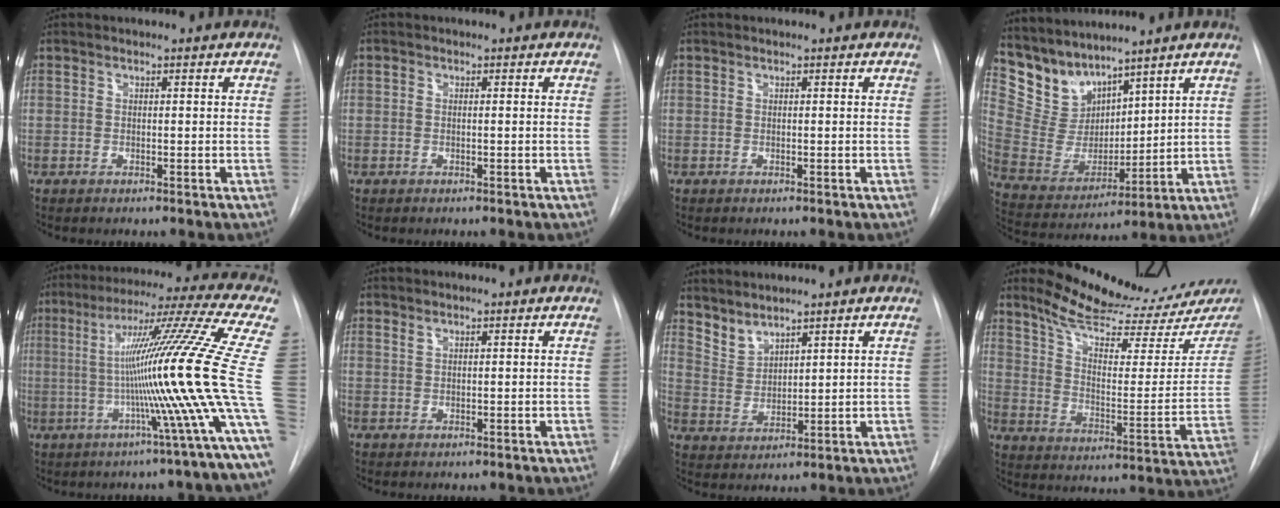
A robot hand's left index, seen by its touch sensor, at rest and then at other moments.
{"total": 0.0}
{"total": 0.0}
{"total": 9.7, "force": [8.9, 3.7, 1.3], "torque": [-0.052, 0.017, 0.197]}
{"total": 23.5, "force": [-1.3, -3.9, 23.1], "torque": [-0.307, -0.012, -0.042]}
{"total": 0.5, "force": [0.5, 0.0, 0.2], "torque": [-0.007, 0.003, 0.012]}
{"total": 4.3, "force": [4.2, 0.7, 0.6], "torque": [-0.021, 0.005, 0.096]}
{"total": 21.0, "force": [19.0, 3.2, 8.3], "torque": [-0.119, -0.067, 0.258]}